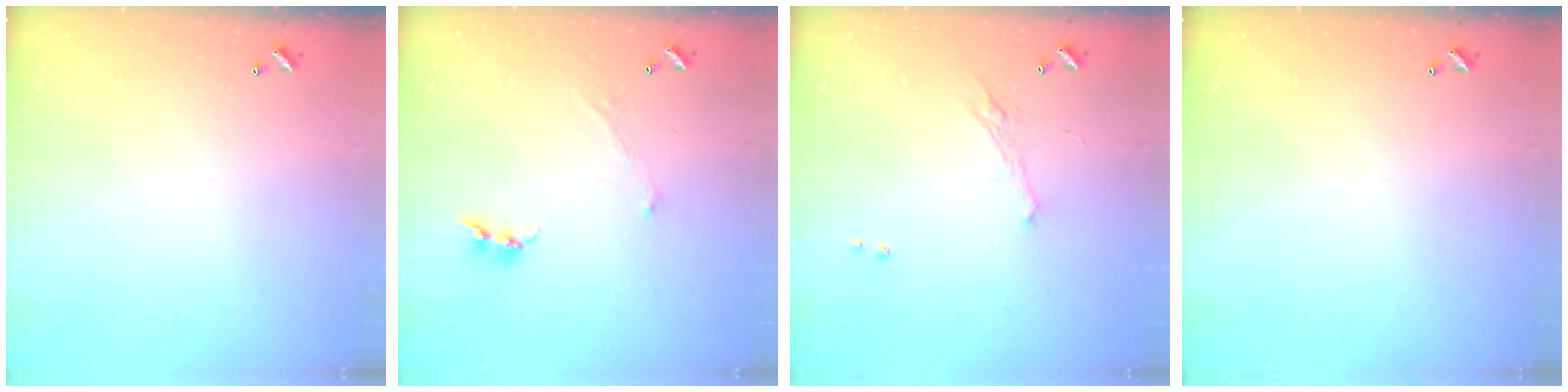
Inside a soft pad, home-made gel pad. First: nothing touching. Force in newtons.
{"total": 0.8, "press": 0.7, "slide": 0.3}
{"total": 2.0, "press": 1.9, "slide": 0.7}
{"total": 0.0}